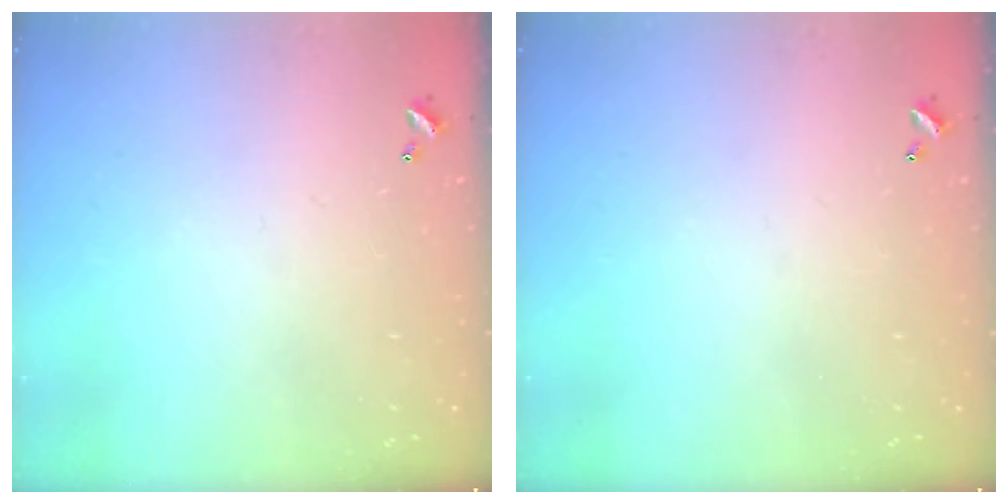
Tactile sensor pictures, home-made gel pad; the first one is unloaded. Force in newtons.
{"total": 0.0}